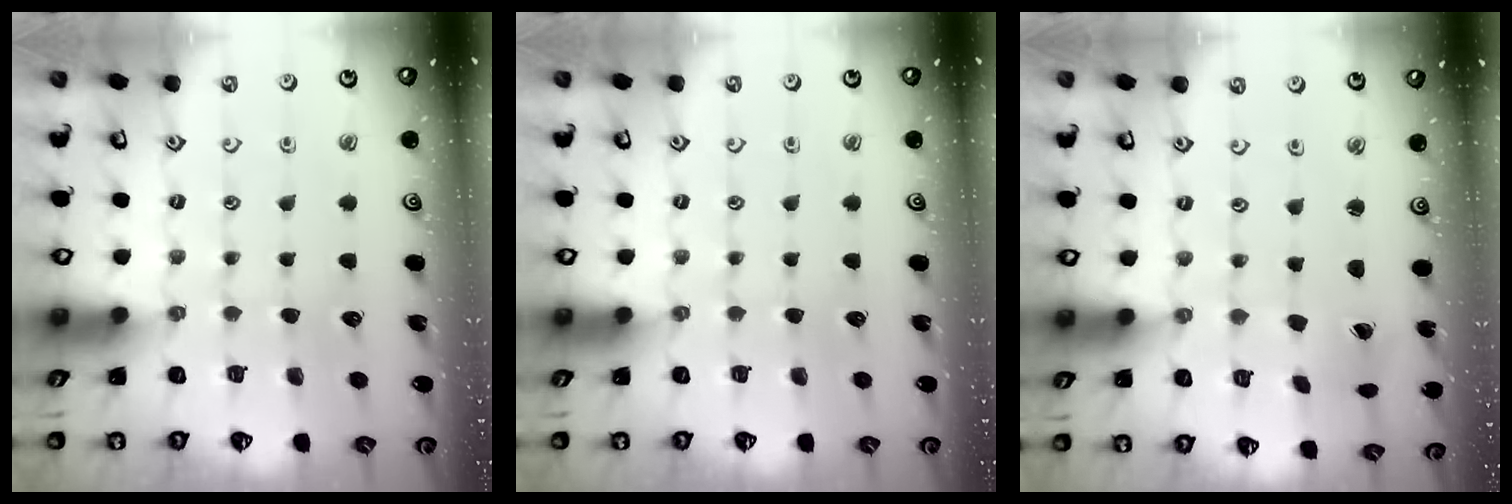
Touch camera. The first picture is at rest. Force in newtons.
{"total": 0.0}
{"total": 1.2, "press": 1.2, "slide": 0.2}